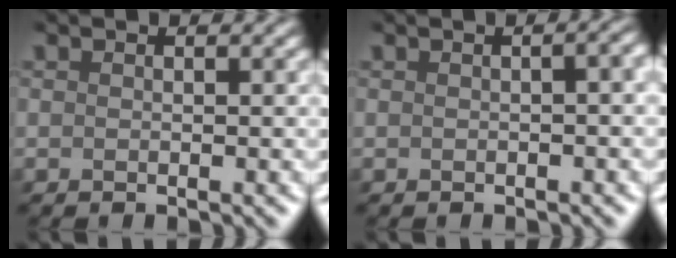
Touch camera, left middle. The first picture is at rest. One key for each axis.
{"total": 4.3, "fx": -0.8, "fy": 2.3, "fz": 3.6, "tx": -0.018, "ty": 0.013, "tz": -0.023}